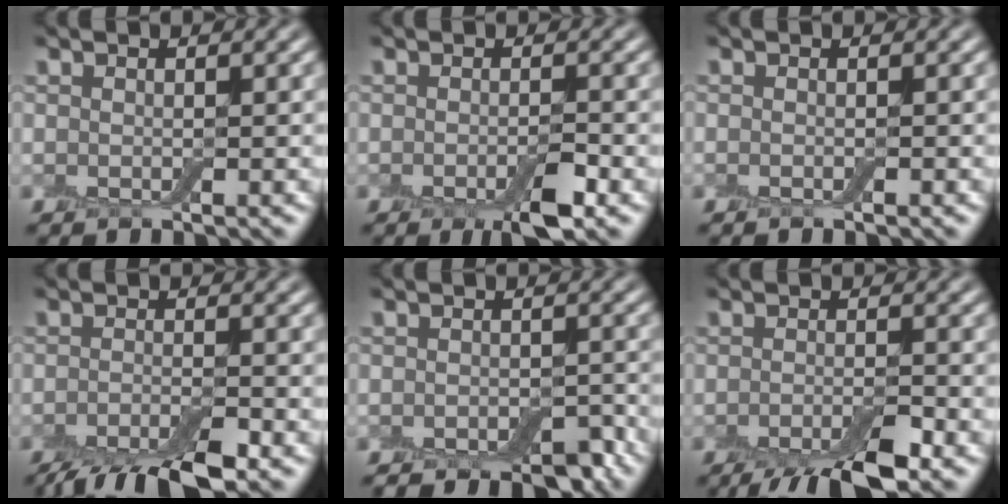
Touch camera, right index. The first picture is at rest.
{"total": 3.2, "force": [-1.8, 0.9, 2.5], "torque": [-0.042, -0.009, -0.029]}
{"total": 0.7, "force": [-0.6, 0.1, 0.3], "torque": [-0.006, -0.005, -0.010]}
{"total": 5.9, "force": [-4.6, 1.3, 3.5], "torque": [-0.058, -0.011, -0.082]}
{"total": 4.7, "force": [-3.8, 2.0, 1.8], "torque": [-0.018, -0.006, -0.059]}
{"total": 5.5, "force": [-4.0, 1.1, 3.5], "torque": [-0.059, -0.008, -0.070]}